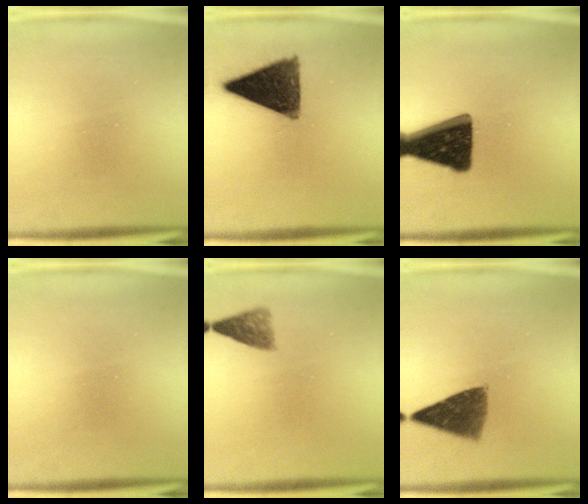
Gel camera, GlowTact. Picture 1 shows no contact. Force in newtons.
{"total": 12.6}
{"total": 16.6}
{"total": 0.0}
{"total": 2.9}
{"total": 7.2}